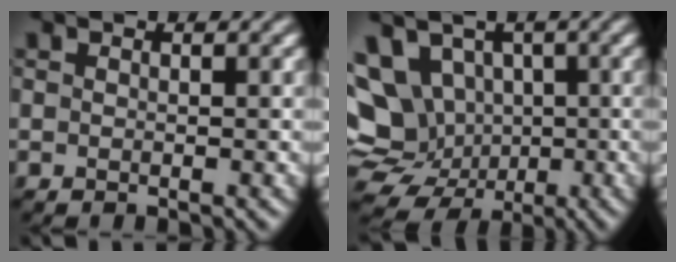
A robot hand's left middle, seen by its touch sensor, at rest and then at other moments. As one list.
[{"total": 11.5, "force": [-1.6, 10.1, 5.4], "torque": [-0.103, -0.004, -0.034]}]